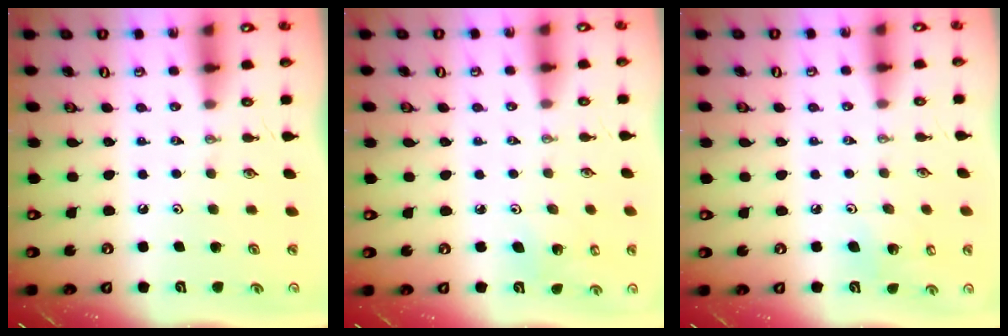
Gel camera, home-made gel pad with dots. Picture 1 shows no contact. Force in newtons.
{"total": 4.7, "press": 4.6, "slide": 1.2}
{"total": 6.3, "press": 6.2, "slide": 1.1}